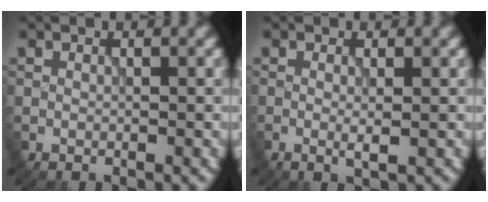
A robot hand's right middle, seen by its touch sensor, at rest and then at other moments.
{"total": 1.1, "force": [0.0, 0.1, 1.1], "torque": [-0.020, -0.002, -0.003]}